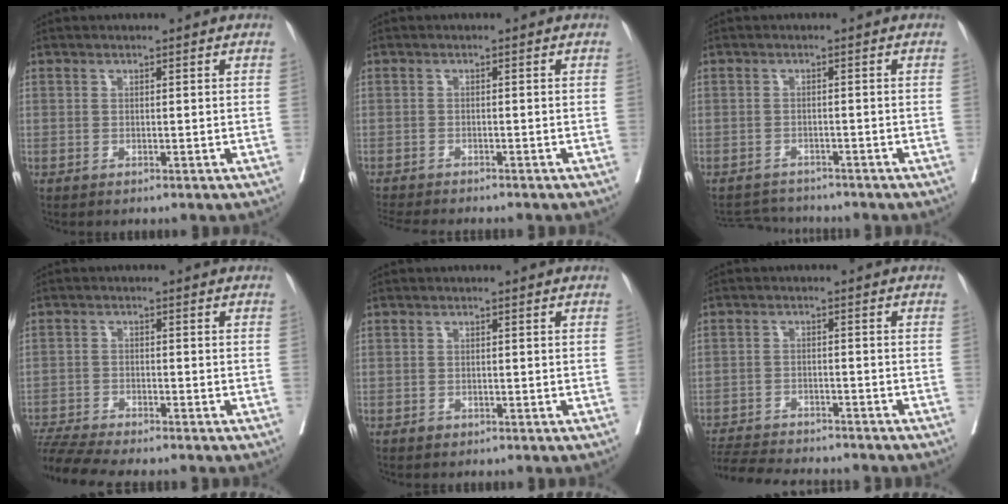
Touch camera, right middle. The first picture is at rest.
{"total": 7.5, "force": [-6.8, 0.8, 2.9], "torque": [-0.041, -0.010, -0.105]}
{"total": 4.1, "force": [-4.0, 0.5, -0.3], "torque": [0.006, -0.005, -0.066]}
{"total": 8.7, "force": [-8.1, 0.0, 3.3], "torque": [-0.057, -0.008, -0.136]}
{"total": 0.7, "force": [-0.5, 0.5, 0.2], "torque": [-0.001, 0.002, -0.007]}
{"total": 13.1, "force": [-12.0, 2.1, 4.6], "torque": [-0.085, -0.007, -0.175]}